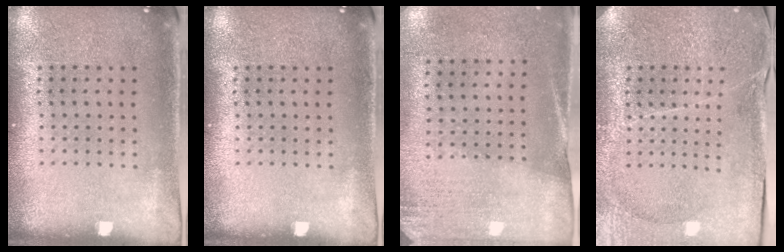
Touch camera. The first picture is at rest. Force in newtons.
{"total": 0.0}
{"total": 2.7, "press": 2.3, "slide": 1.4}
{"total": 3.7, "press": 3.5, "slide": 1.0}